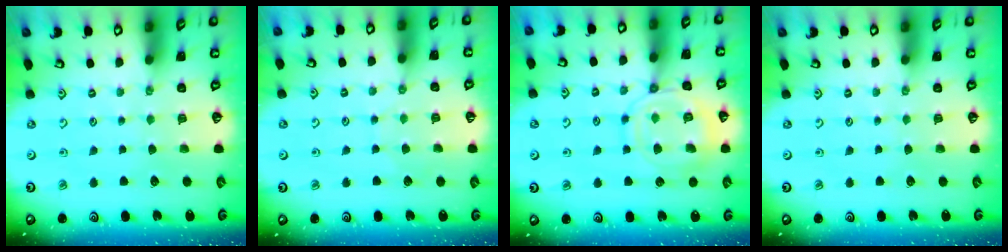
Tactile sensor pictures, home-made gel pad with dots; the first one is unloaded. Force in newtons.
{"total": 3.0, "press": 3.0, "slide": 0.3}
{"total": 13.9, "press": 13.9, "slide": 1.2}
{"total": 0.0}